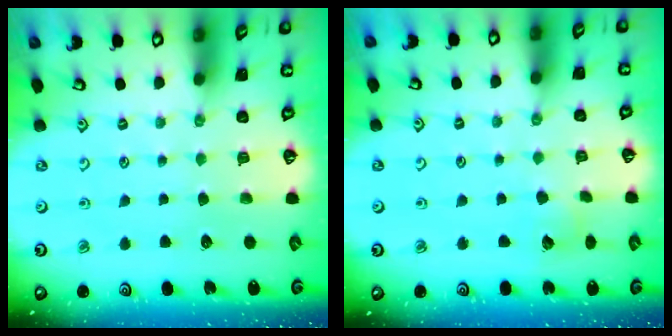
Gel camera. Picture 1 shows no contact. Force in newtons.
{"total": 2.9, "press": 2.9, "slide": 0.3}